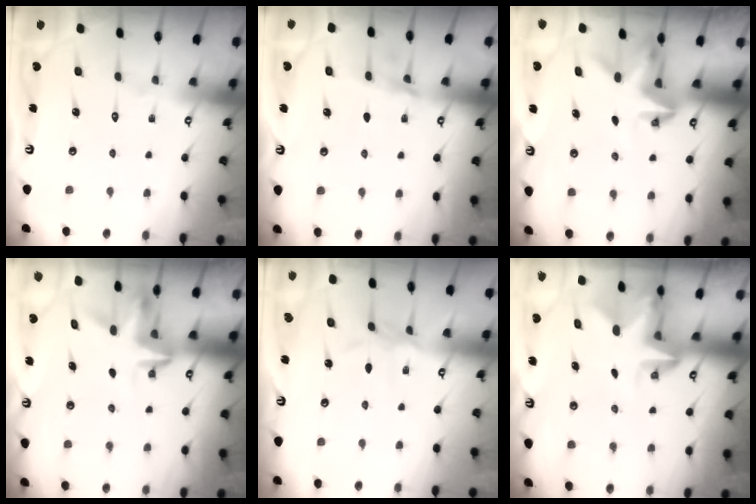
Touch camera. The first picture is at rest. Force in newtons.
{"total": 5.0, "press": 4.8, "slide": 1.3}
{"total": 3.0, "press": 3.0, "slide": 0.1}
{"total": 3.5, "press": 3.5, "slide": 0.2}
{"total": 2.8, "press": 2.8, "slide": 0.5}
{"total": 3.0, "press": 3.0, "slide": 0.4}